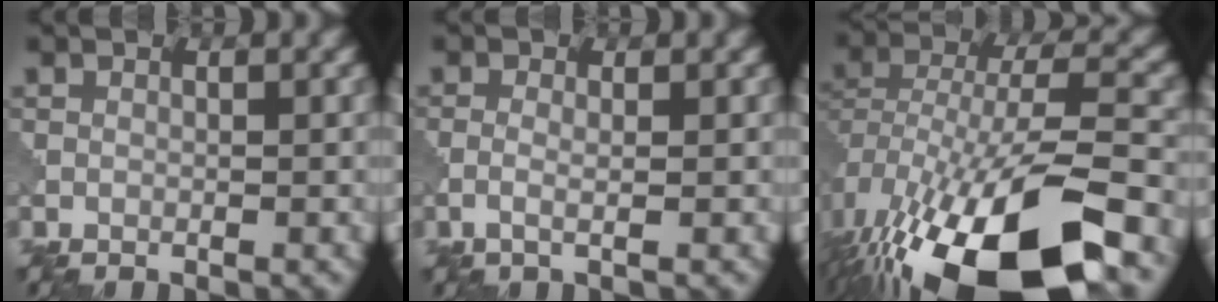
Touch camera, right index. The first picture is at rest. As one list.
[{"total": 1.3, "force": [-0.1, 0.4, 1.2], "torque": [-0.024, 0.002, -0.008]}, {"total": 16.8, "force": [-9.3, 6.5, 12.4], "torque": [-0.250, -0.042, -0.140]}]